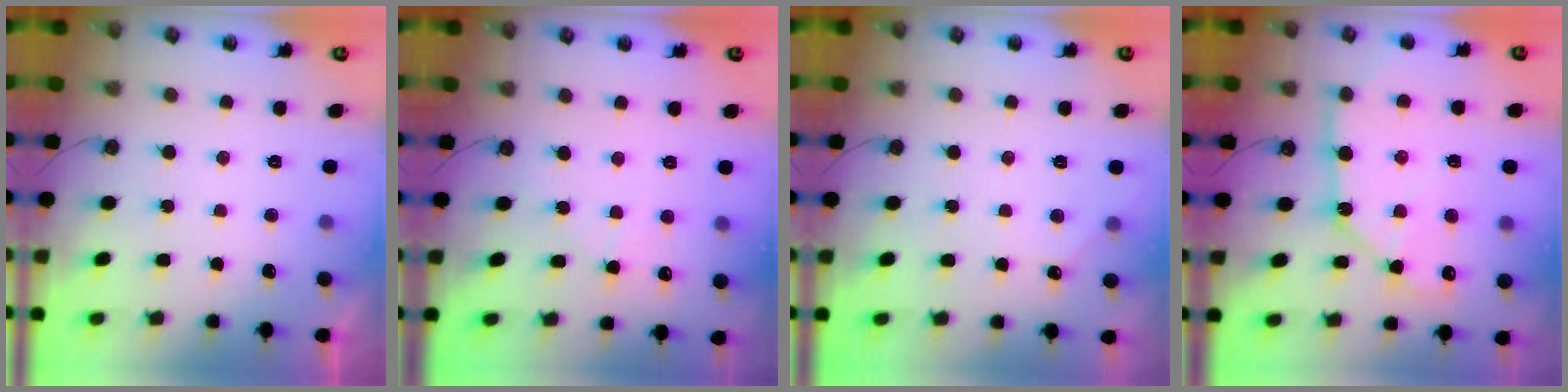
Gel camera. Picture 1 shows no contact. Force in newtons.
{"total": 3.2, "press": 3.1, "slide": 0.4}
{"total": 3.0, "press": 3.0, "slide": 0.4}
{"total": 12.4, "press": 12.3, "slide": 1.6}